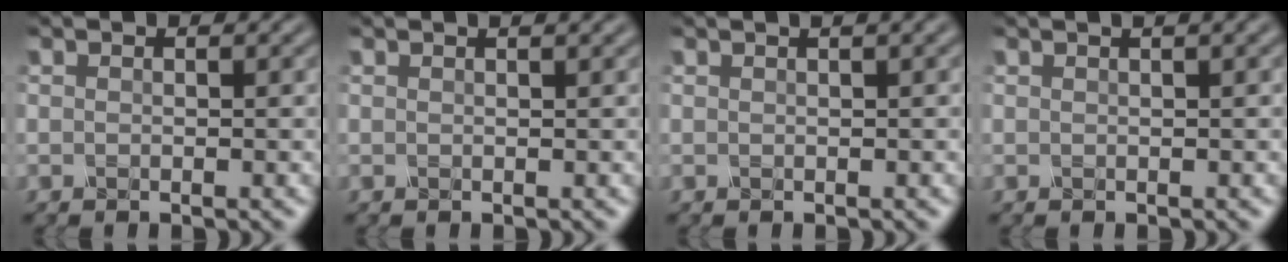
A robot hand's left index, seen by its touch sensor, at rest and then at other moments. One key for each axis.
{"total": 1.7, "fx": 1.1, "fy": 0.6, "fz": 1.1, "tx": -0.009, "ty": 0.003, "tz": 0.004}
{"total": 1.8, "fx": 1.0, "fy": 0.5, "fz": 1.4, "tx": -0.017, "ty": 0.006, "tz": 0.007}
{"total": 1.8, "fx": 1.0, "fy": 0.5, "fz": 1.4, "tx": -0.018, "ty": 0.006, "tz": 0.008}